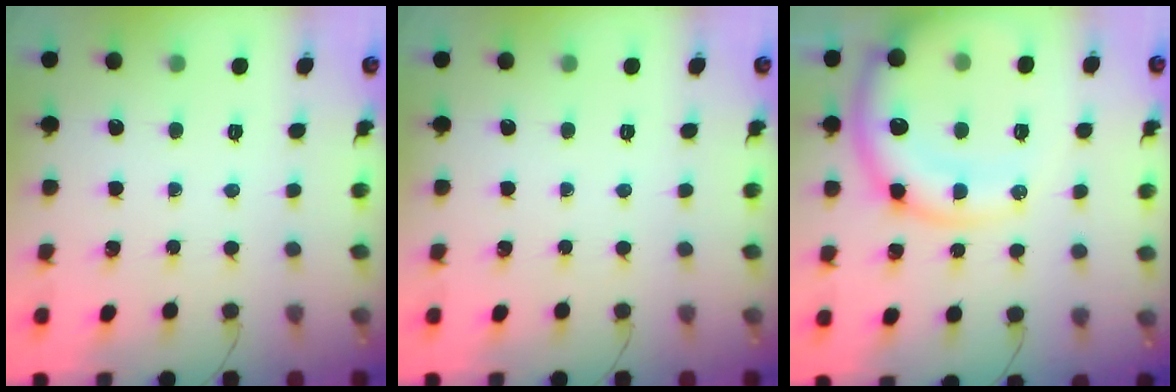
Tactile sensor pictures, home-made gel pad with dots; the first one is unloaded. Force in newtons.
{"total": 0.0}
{"total": 17.6, "press": 17.2, "slide": 3.4}